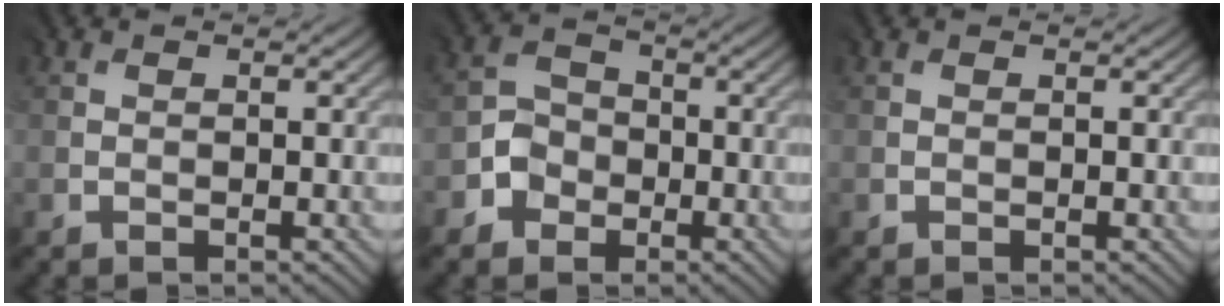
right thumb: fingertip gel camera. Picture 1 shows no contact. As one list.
[{"total": 3.1, "force": [-2.0, 2.4, 0.0], "torque": [0.004, 0.002, -0.044]}, {"total": 0.0}]